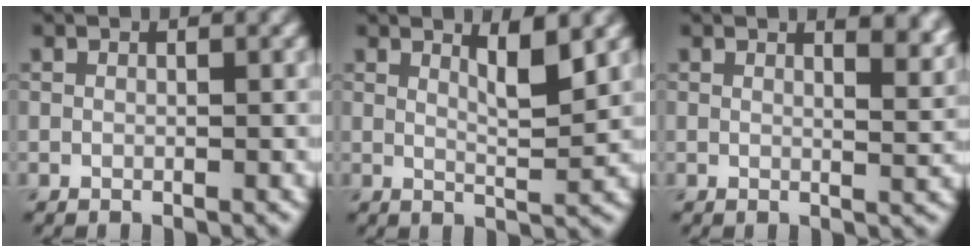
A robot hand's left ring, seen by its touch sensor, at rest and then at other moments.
{"total": 2.9, "force": [1.6, 0.6, 2.4], "torque": [-0.034, -0.005, 0.026]}
{"total": 4.9, "force": [3.2, 2.1, 3.0], "torque": [-0.010, 0.016, 0.029]}